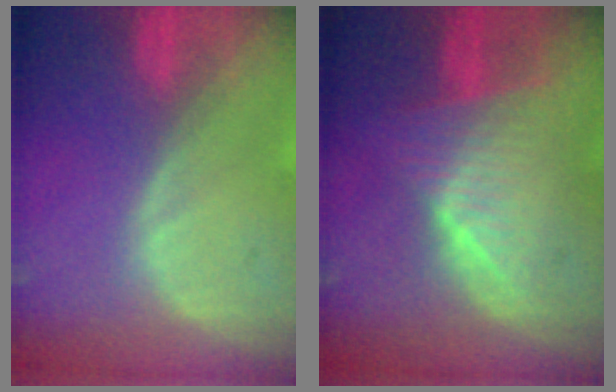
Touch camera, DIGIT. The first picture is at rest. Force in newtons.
{"total": 7.7, "press": 6.9, "slide": 3.5}